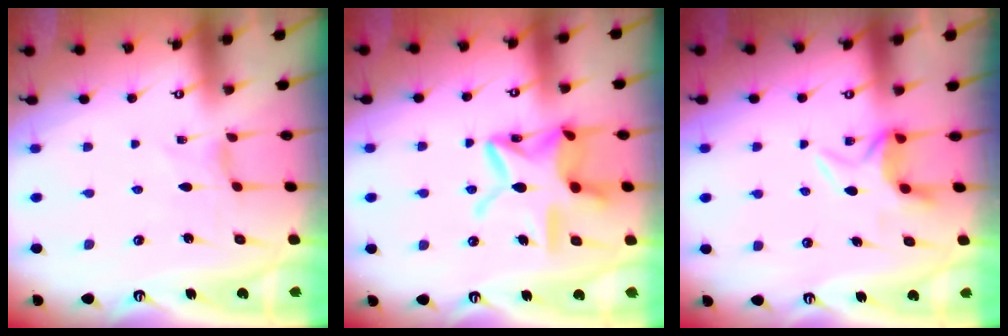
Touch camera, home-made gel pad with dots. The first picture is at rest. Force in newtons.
{"total": 18.5, "press": 18.5, "slide": 1.6}
{"total": 5.9, "press": 5.7, "slide": 1.4}